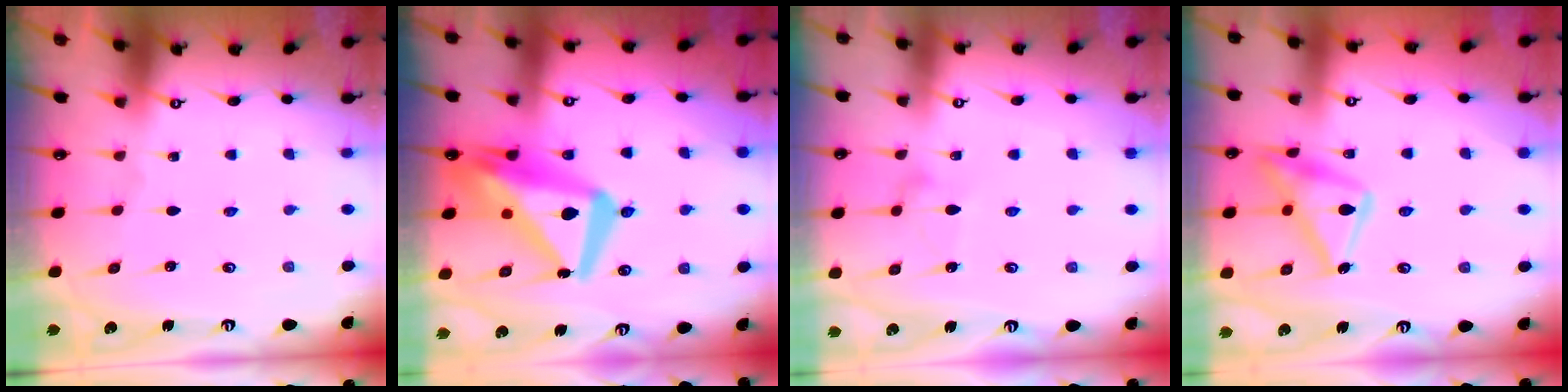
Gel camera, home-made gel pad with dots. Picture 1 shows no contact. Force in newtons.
{"total": 17.4, "press": 17.3, "slide": 1.9}
{"total": 7.8, "press": 7.8, "slide": 0.4}
{"total": 17.8, "press": 17.8, "slide": 1.1}